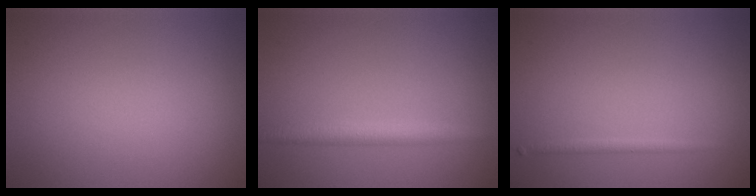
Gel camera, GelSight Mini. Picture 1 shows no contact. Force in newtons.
{"total": 2.7, "press": 2.7, "slide": 0.0}
{"total": 1.1, "press": 1.1, "slide": 0.0}